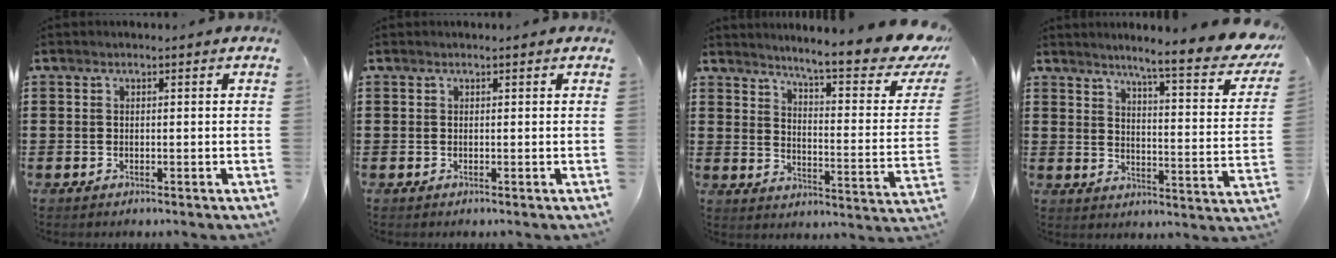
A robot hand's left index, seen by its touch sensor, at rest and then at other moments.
{"total": 0.0}
{"total": 9.1, "force": [7.5, 0.1, 5.1], "torque": [-0.097, -0.061, 0.117]}
{"total": 6.9, "force": [5.6, -0.4, 4.0], "torque": [-0.078, -0.052, 0.083]}